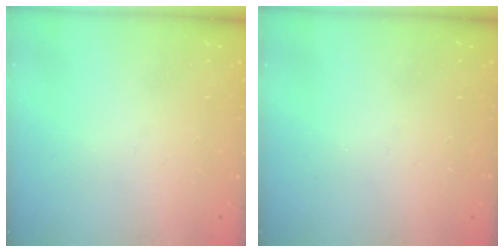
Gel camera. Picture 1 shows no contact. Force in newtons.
{"total": 0.0}